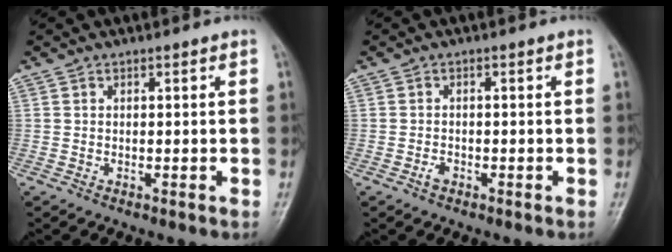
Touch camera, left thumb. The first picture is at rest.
{"total": 1.5, "force": [-0.9, 0.8, 0.8], "torque": [-0.015, 0.005, -0.018]}